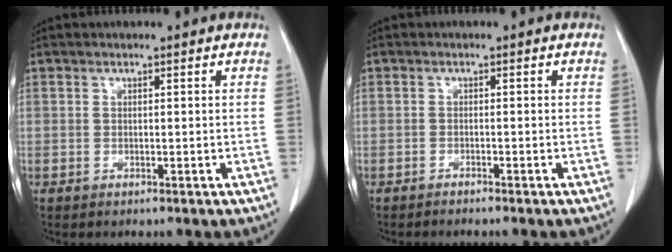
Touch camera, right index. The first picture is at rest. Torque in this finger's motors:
{"motor_torque": [0.02, 0.02, -0.08, 0.01]}